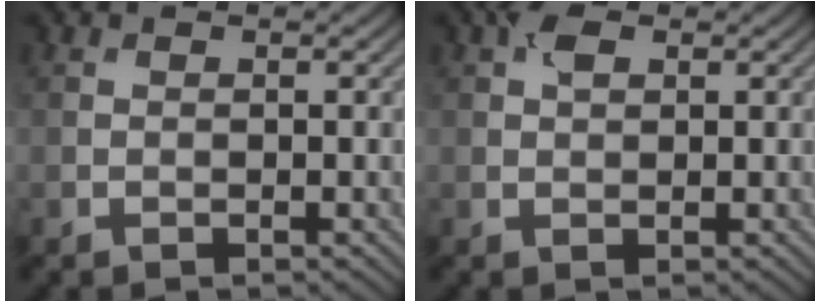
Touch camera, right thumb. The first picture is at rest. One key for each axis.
{"total": 2.3, "fx": 1.0, "fy": 1.3, "fz": 1.6, "tx": -0.033, "ty": 0.007, "tz": 0.015}